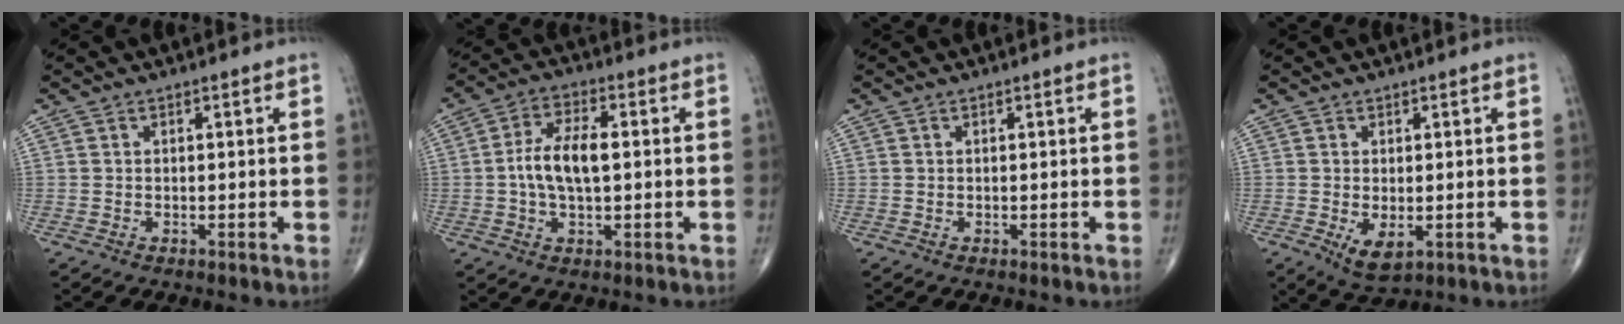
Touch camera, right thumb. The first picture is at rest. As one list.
[{"total": 9.0, "force": [0.2, 4.3, 7.9], "torque": [-0.157, 0.013, -0.001]}, {"total": 0.0}, {"total": 4.7, "force": [-1.0, 2.4, 3.9], "torque": [-0.063, -0.012, -0.007]}]